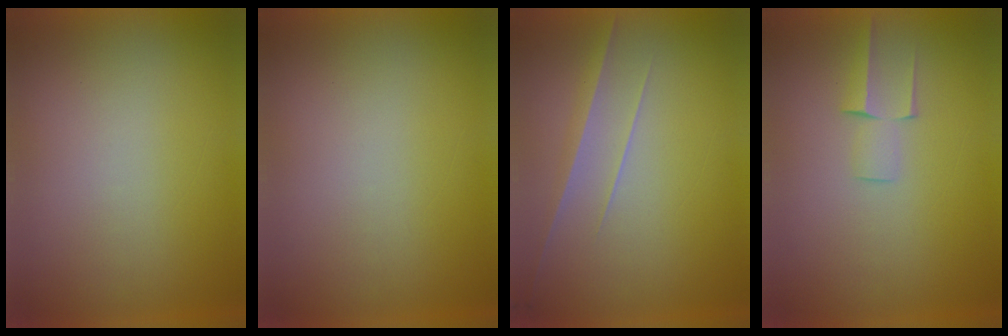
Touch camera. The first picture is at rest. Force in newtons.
{"total": 0.0}
{"total": 2.8}
{"total": 2.1}